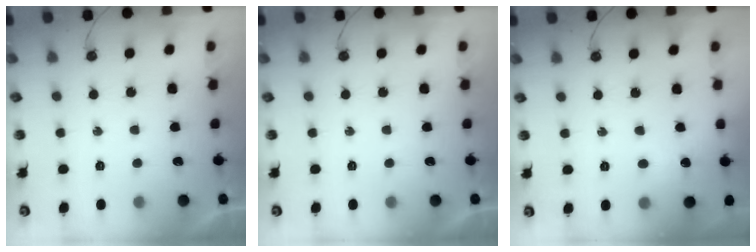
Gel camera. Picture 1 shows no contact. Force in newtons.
{"total": 0.0}
{"total": 3.8, "press": 3.8, "slide": 0.5}